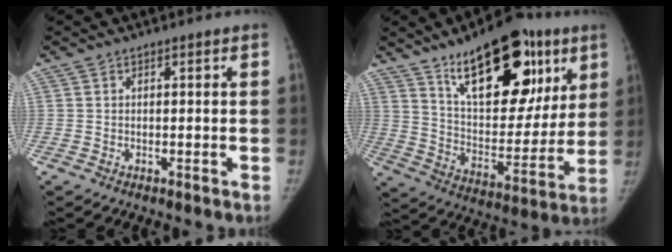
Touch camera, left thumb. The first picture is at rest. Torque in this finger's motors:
{"motor_torque": [0.25, 0.26, 1.46, -1.31, 0.17]}